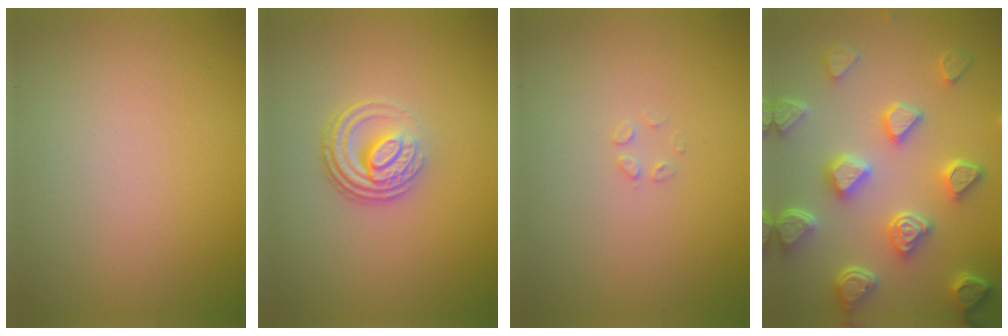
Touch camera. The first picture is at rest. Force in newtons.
{"total": 4.1, "press": 2.7, "slide": 3.1}
{"total": 0.8, "press": 0.8, "slide": 0.0}
{"total": 7.1, "press": 5.7, "slide": 4.1}